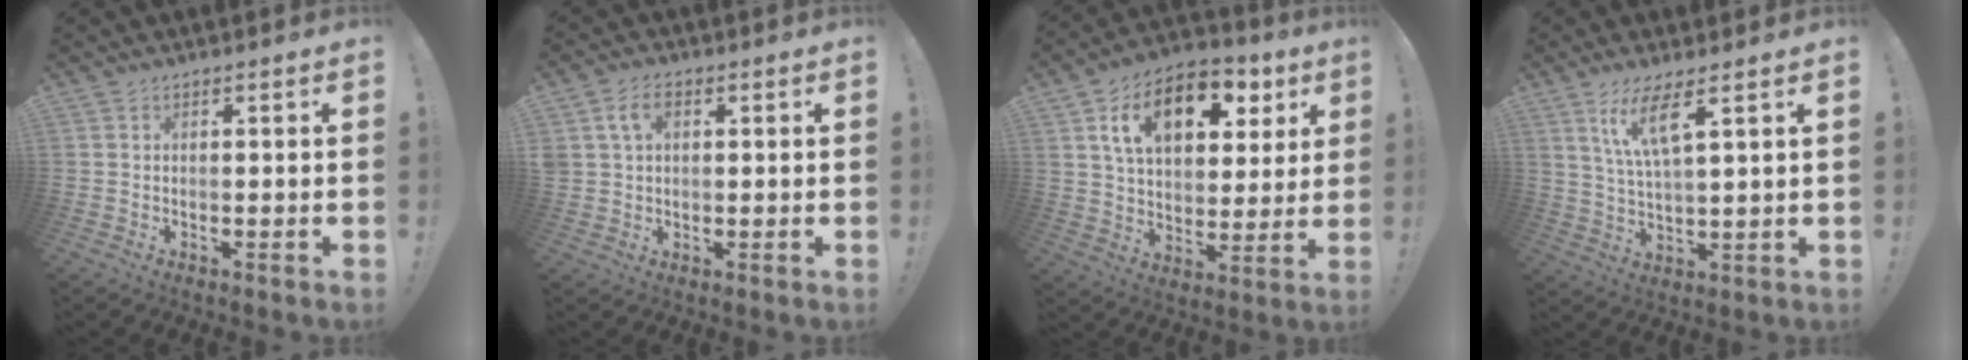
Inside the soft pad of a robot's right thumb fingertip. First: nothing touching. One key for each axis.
{"total": 5.8, "fx": 2.1, "fy": 4.0, "fz": 3.6, "tx": -0.064, "ty": 0.009, "tz": 0.040}
{"total": 16.7, "fx": 7.7, "fy": 10.2, "fz": 10.7, "tx": -0.161, "ty": -0.029, "tz": 0.132}
{"total": 9.8, "fx": 5.5, "fy": 1.8, "fz": 7.9, "tx": -0.144, "ty": -0.015, "tz": 0.093}